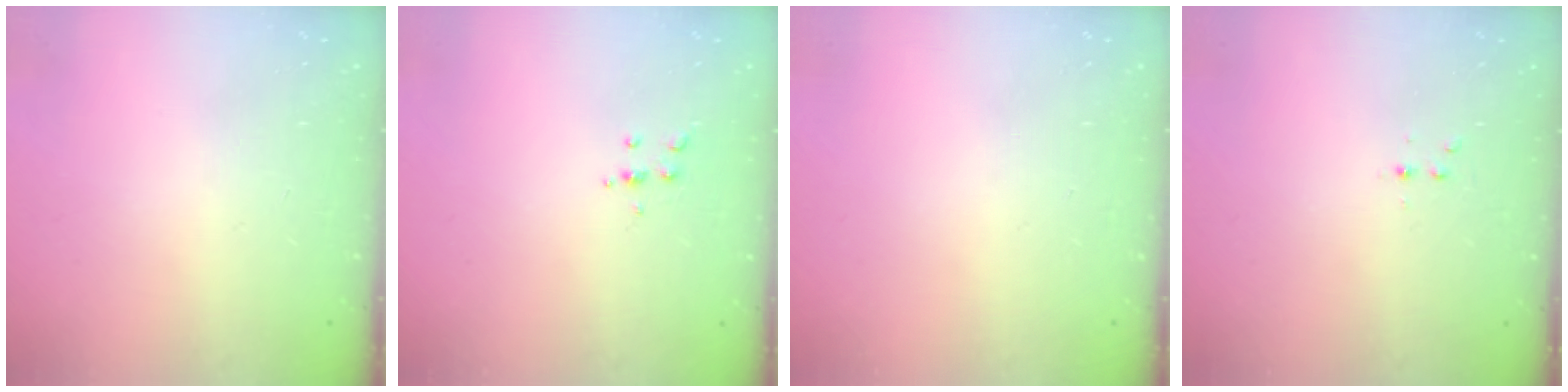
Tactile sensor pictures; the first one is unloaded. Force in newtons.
{"total": 4.0, "press": 3.9, "slide": 0.9}
{"total": 0.0}
{"total": 3.0, "press": 2.6, "slide": 1.5}